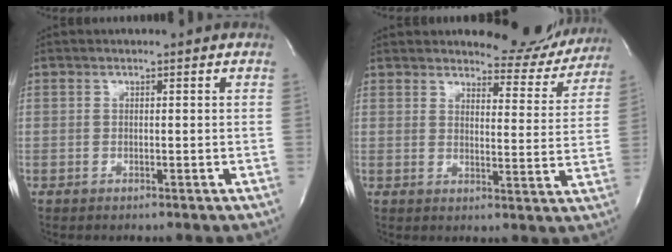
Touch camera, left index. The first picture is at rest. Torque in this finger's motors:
{"motor_torque": [0.99, -1.15, 0.60, 0.12]}